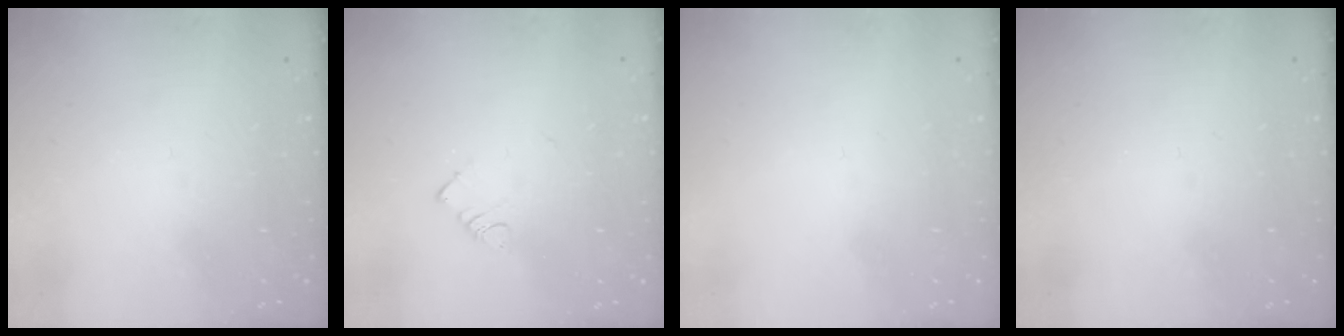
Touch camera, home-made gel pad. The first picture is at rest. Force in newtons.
{"total": 2.9, "press": 2.9, "slide": 0.5}
{"total": 1.7, "press": 1.7, "slide": 0.1}
{"total": 0.0}